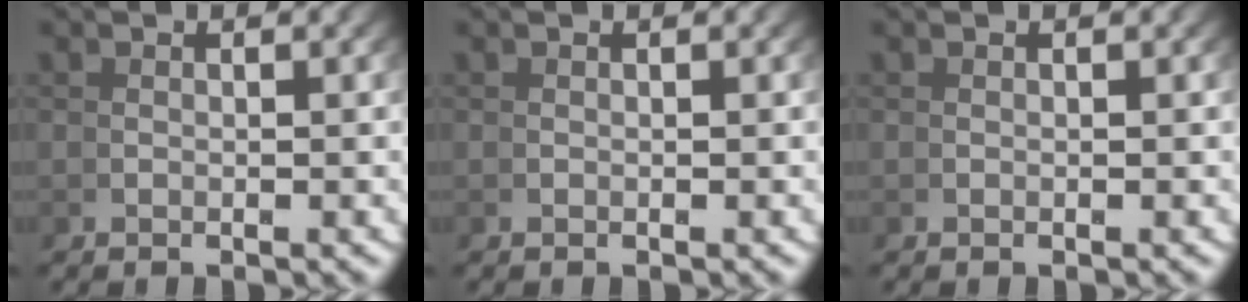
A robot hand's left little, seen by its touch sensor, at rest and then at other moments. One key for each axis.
{"total": 0.0}
{"total": 0.0}